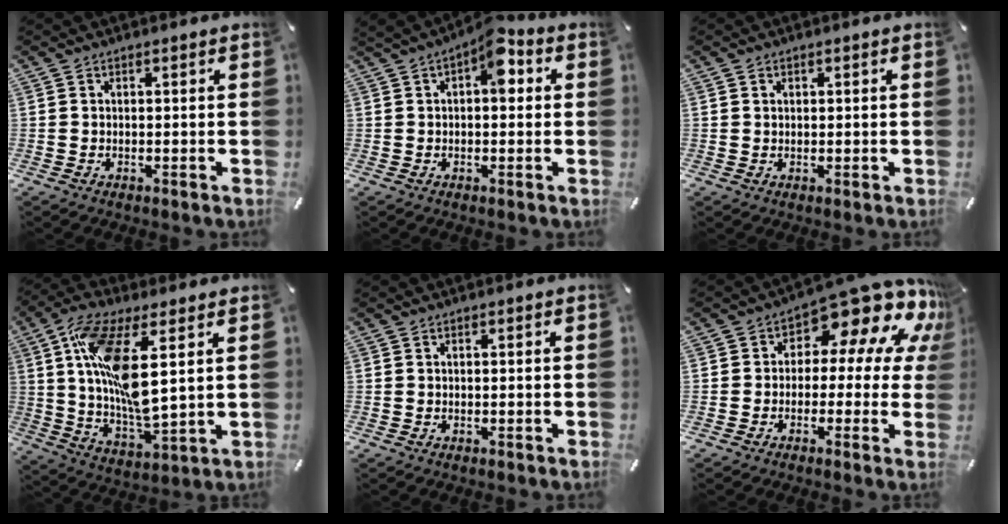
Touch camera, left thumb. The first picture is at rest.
{"total": 7.6, "force": [2.2, 3.9, 6.2], "torque": [-0.080, -0.005, 0.030]}
{"total": 1.0, "force": [0.3, 0.9, 0.0], "torque": [0.007, 0.001, 0.003]}
{"total": 16.1, "force": [4.8, 5.3, 14.4], "torque": [-0.296, -0.024, 0.077]}
{"total": 0.0}
{"total": 13.7, "force": [8.5, 6.9, 8.2], "torque": [-0.112, -0.078, 0.142]}